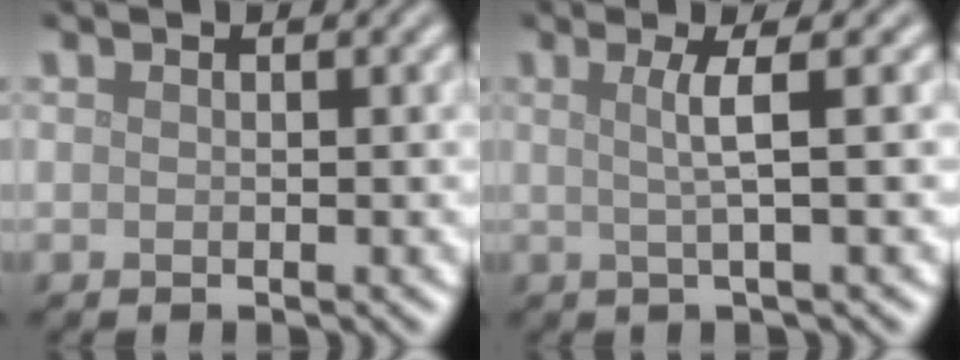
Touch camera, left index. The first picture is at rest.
{"total": 2.8, "force": [0.4, 0.5, 2.7], "torque": [-0.049, 0.004, 0.003]}